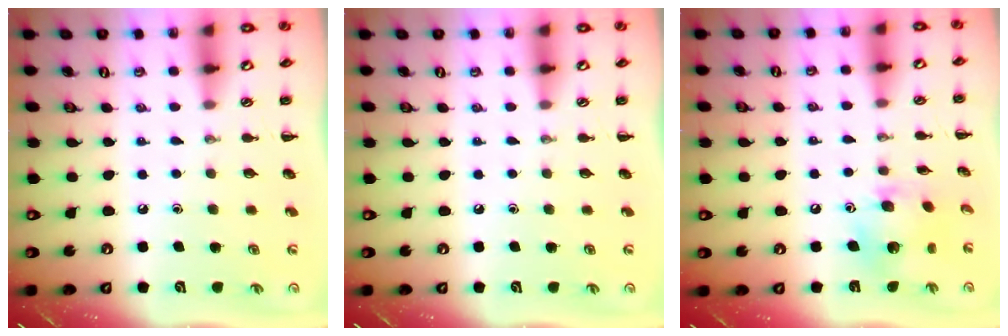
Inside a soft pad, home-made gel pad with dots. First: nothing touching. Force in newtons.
{"total": 0.0}
{"total": 8.1, "press": 8.1, "slide": 0.2}